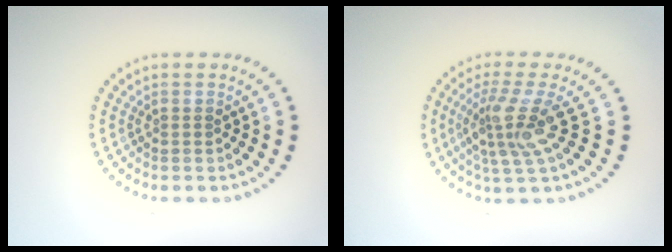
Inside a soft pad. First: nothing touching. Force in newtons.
{"total": 4.0, "press": 3.1, "slide": 2.5}